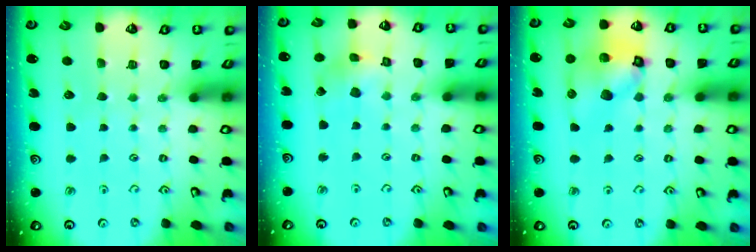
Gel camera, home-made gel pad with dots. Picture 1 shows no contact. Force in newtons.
{"total": 4.3, "press": 4.3, "slide": 0.5}
{"total": 12.9, "press": 12.7, "slide": 1.8}